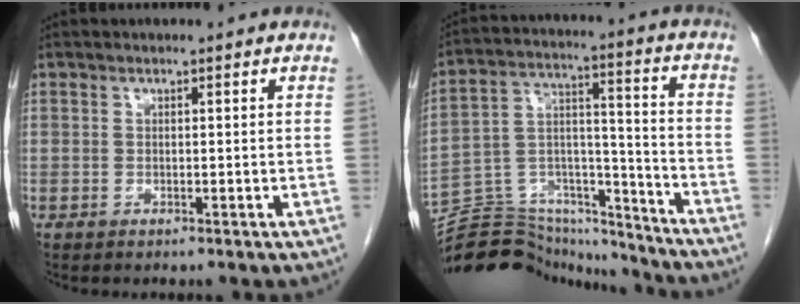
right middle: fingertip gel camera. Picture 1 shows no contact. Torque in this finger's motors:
{"motor_torque": [0.21, -0.17, 0.06, -0.01]}